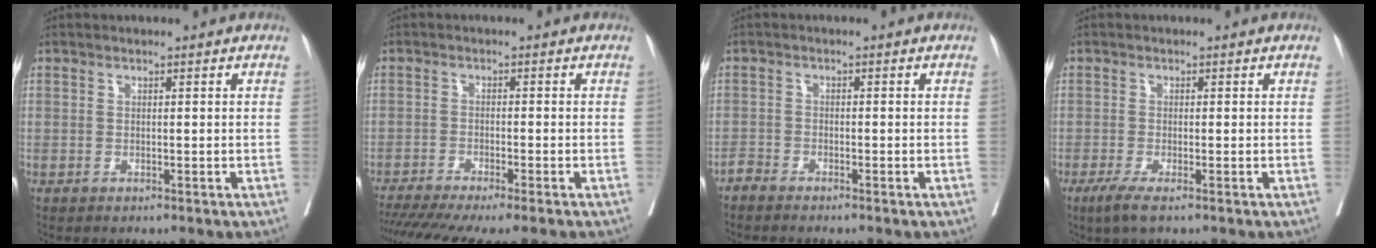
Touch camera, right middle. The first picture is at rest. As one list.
[{"total": 11.8, "force": [-9.9, 0.1, 6.4], "torque": [-0.088, -0.019, -0.153]}, {"total": 1.5, "force": [-1.5, -0.3, 0.2], "torque": [-0.002, -0.001, -0.031]}, {"total": 2.7, "force": [-1.5, 0.0, 2.2], "torque": [-0.046, -0.010, -0.032]}]